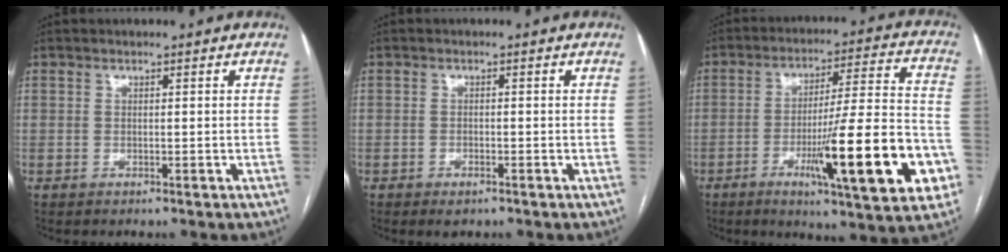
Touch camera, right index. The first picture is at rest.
{"total": 1.8, "force": [-1.2, 0.8, 1.1], "torque": [-0.017, 0.000, -0.014]}
{"total": 20.4, "force": [-7.1, 1.8, 19.1], "torque": [-0.260, -0.006, -0.102]}